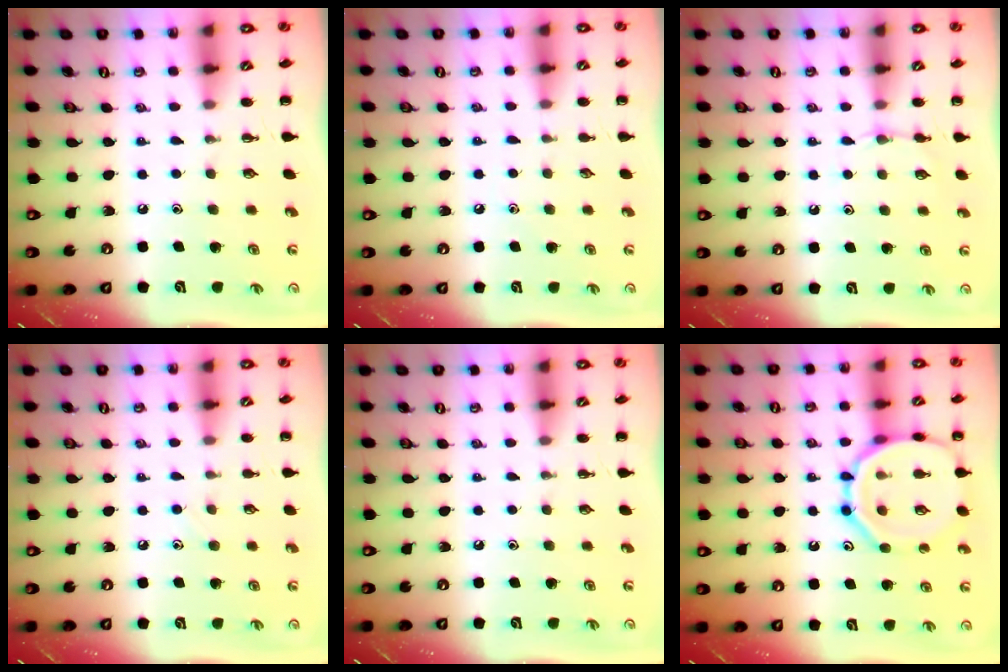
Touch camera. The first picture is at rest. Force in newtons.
{"total": 4.2, "press": 3.9, "slide": 1.4}
{"total": 3.6, "press": 3.4, "slide": 1.4}
{"total": 4.0, "press": 3.7, "slide": 1.6}
{"total": 0.0}
{"total": 15.3, "press": 15.2, "slide": 1.4}